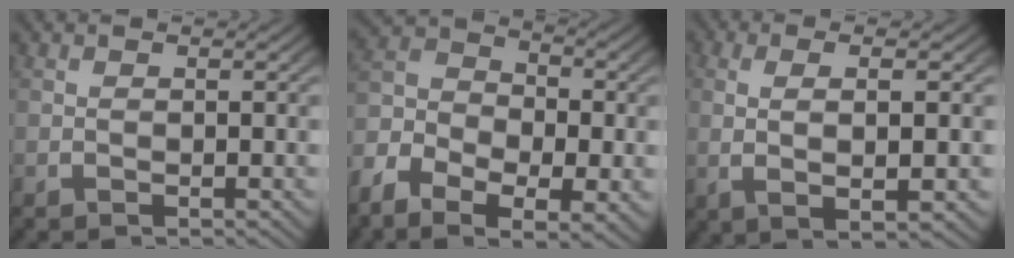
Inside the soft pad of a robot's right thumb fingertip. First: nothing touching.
{"total": 8.1, "force": [-1.2, 5.8, 5.5], "torque": [-0.109, -0.023, -0.024]}
{"total": 5.7, "force": [0.3, 1.9, 5.4], "torque": [-0.107, -0.003, 0.015]}